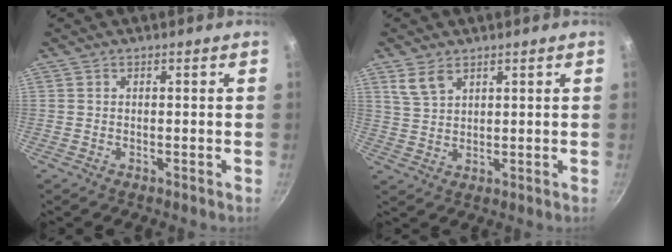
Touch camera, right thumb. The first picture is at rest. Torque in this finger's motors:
{"motor_torque": [-0.27, 0.87, 0.12, -0.26, 0.00]}